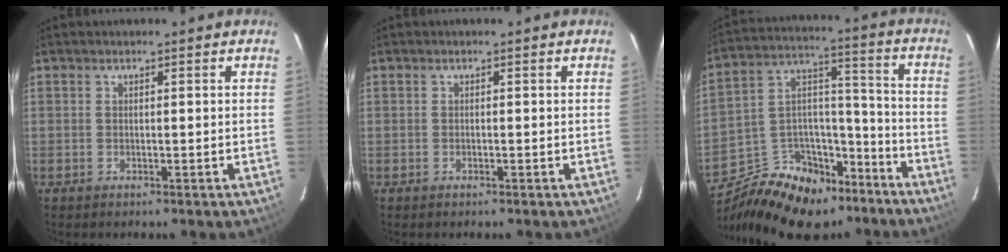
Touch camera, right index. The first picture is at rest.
{"total": 0.0}
{"total": 20.1, "force": [-13.7, 11.5, 9.1], "torque": [-0.187, 0.055, -0.205]}